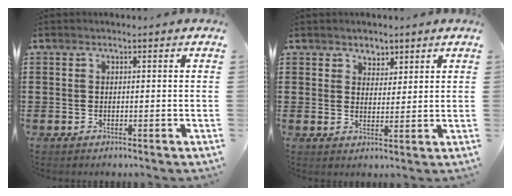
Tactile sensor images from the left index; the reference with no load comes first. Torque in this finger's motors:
{"motor_torque": [0.13, -0.09, 0.01, 0.02]}